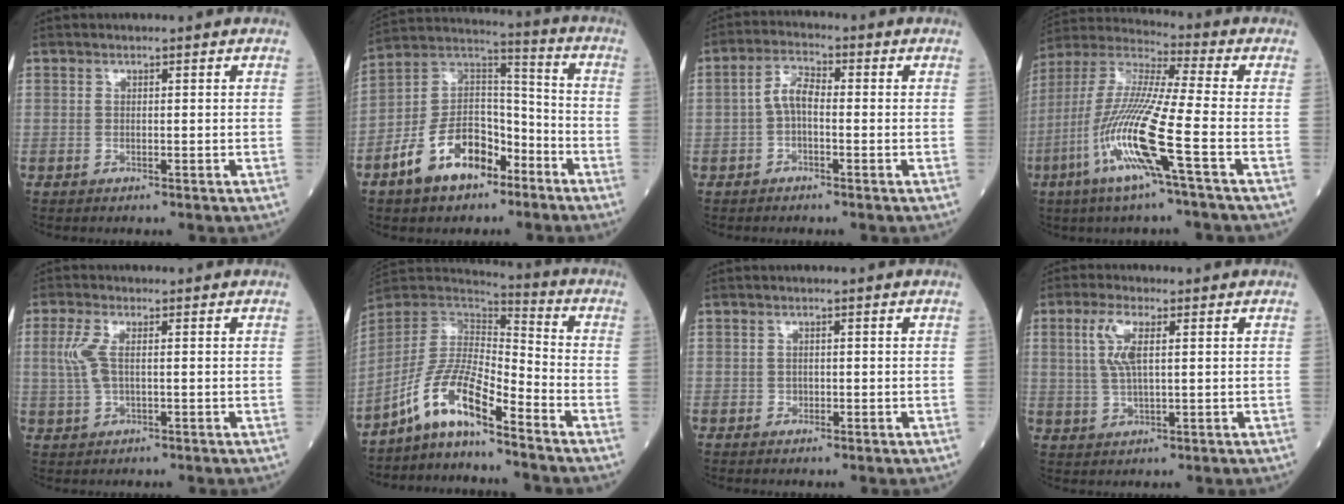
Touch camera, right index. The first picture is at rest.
{"total": 13.7, "force": [-7.7, 7.5, 8.5], "torque": [-0.172, 0.022, -0.137]}
{"total": 4.1, "force": [-0.6, 1.7, 3.6], "torque": [-0.067, 0.011, -0.017]}
{"total": 15.7, "force": [-5.9, -0.3, 14.6], "torque": [-0.315, -0.017, -0.125]}
{"total": 3.8, "force": [0.4, 1.3, 3.6], "torque": [-0.099, 0.003, 0.008]}
{"total": 10.5, "force": [-7.5, 1.9, 7.1], "torque": [-0.155, 0.014, -0.144]}
{"total": 0.6, "force": [-0.1, 0.5, 0.2], "torque": [0.001, 0.003, -0.003]}
{"total": 6.2, "force": [1.8, 1.6, 5.8], "torque": [-0.132, 0.007, 0.039]}